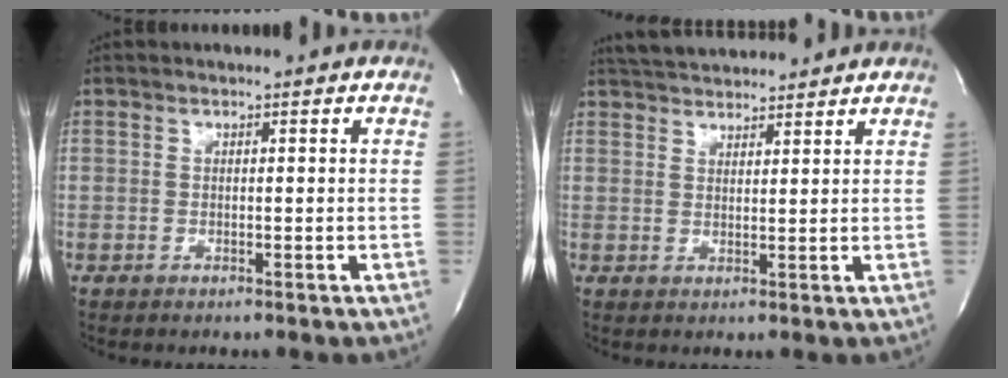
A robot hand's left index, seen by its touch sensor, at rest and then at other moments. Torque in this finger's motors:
{"motor_torque": [-0.03, -0.40, 0.16, 0.09]}